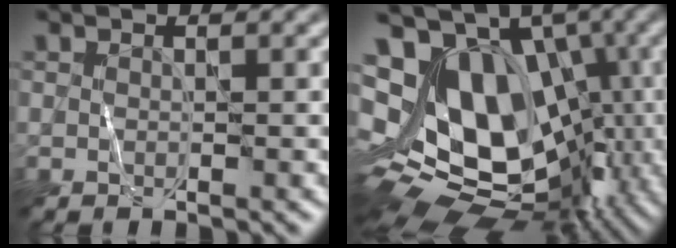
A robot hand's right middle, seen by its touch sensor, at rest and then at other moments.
{"total": 15.7, "force": [1.0, 11.0, 11.2], "torque": [-0.163, 0.001, 0.038]}